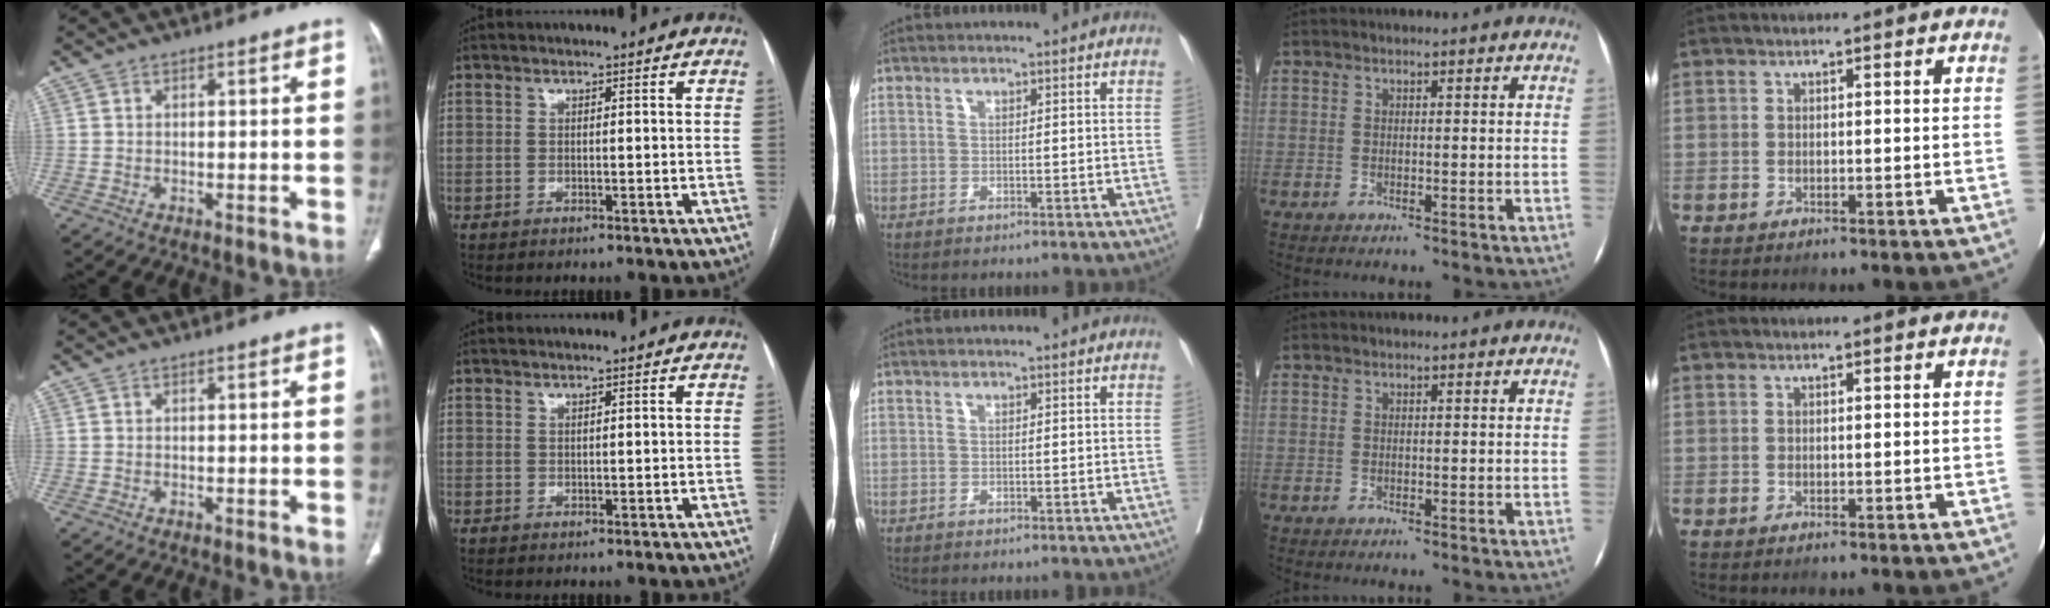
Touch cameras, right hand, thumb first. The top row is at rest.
{}